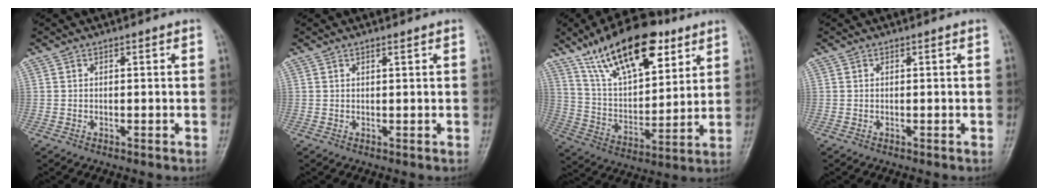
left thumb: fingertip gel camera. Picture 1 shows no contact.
{"total": 0.7, "force": [0.5, 0.1, 0.5], "torque": [-0.007, -0.001, 0.008]}
{"total": 21.0, "force": [12.7, 9.3, 14.0], "torque": [-0.198, -0.047, 0.229]}
{"total": 0.0}